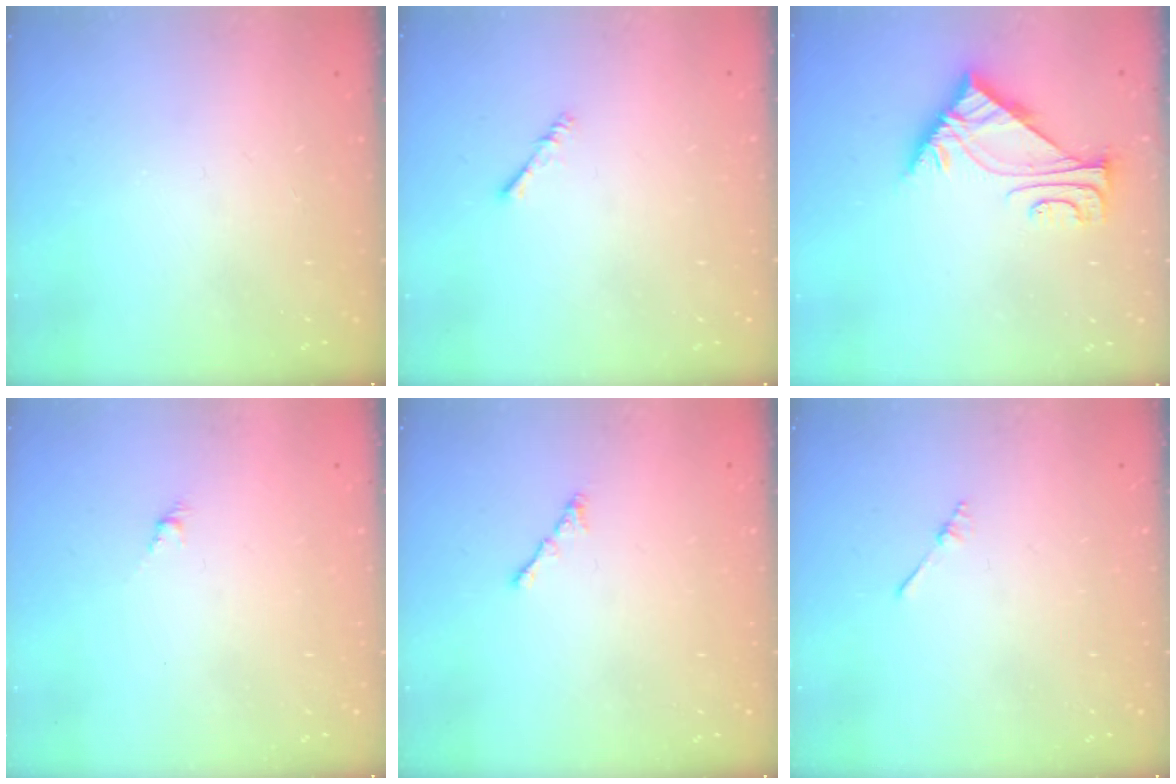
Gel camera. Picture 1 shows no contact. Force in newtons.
{"total": 1.4, "press": 1.4, "slide": 0.4}
{"total": 6.2, "press": 6.2, "slide": 0.2}
{"total": 1.9, "press": 1.8, "slide": 0.7}
{"total": 0.0}
{"total": 2.0, "press": 2.0, "slide": 0.3}